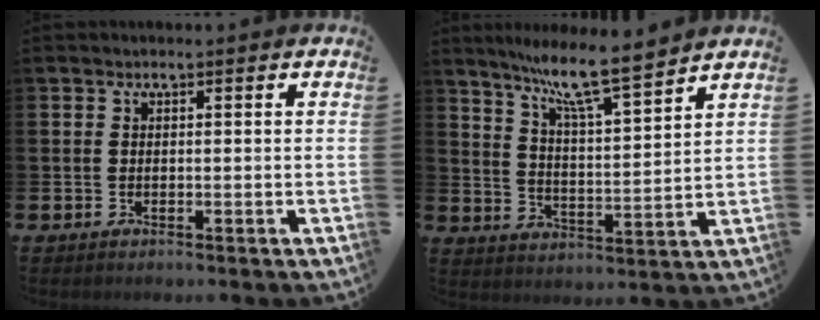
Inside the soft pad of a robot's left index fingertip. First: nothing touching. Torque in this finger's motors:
{"motor_torque": [0.16, -0.57, 0.51, 0.21]}